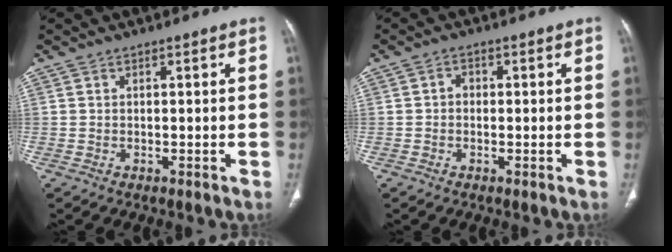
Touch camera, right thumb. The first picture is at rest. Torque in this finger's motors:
{"motor_torque": [-0.18, 0.29, 0.16, -0.32, 0.01]}